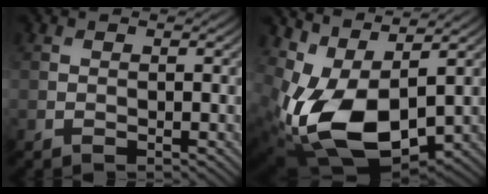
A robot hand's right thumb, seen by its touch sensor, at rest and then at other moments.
{"total": 12.8, "force": [0.1, 7.1, 10.6], "torque": [-0.240, -0.030, 0.017]}